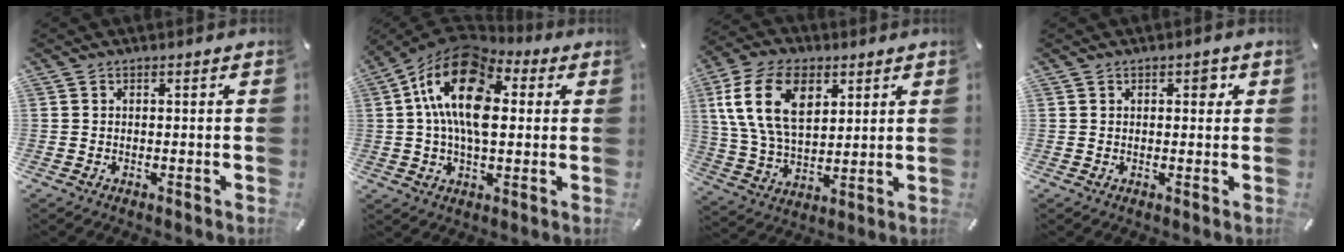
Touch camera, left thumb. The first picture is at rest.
{"total": 17.6, "force": [2.9, 10.5, 13.8], "torque": [-0.256, 0.003, 0.046]}
{"total": 16.0, "force": [6.0, 10.3, 10.7], "torque": [-0.239, 0.000, 0.107]}
{"total": 2.4, "force": [0.9, 1.3, 1.8], "torque": [-0.013, -0.002, 0.009]}